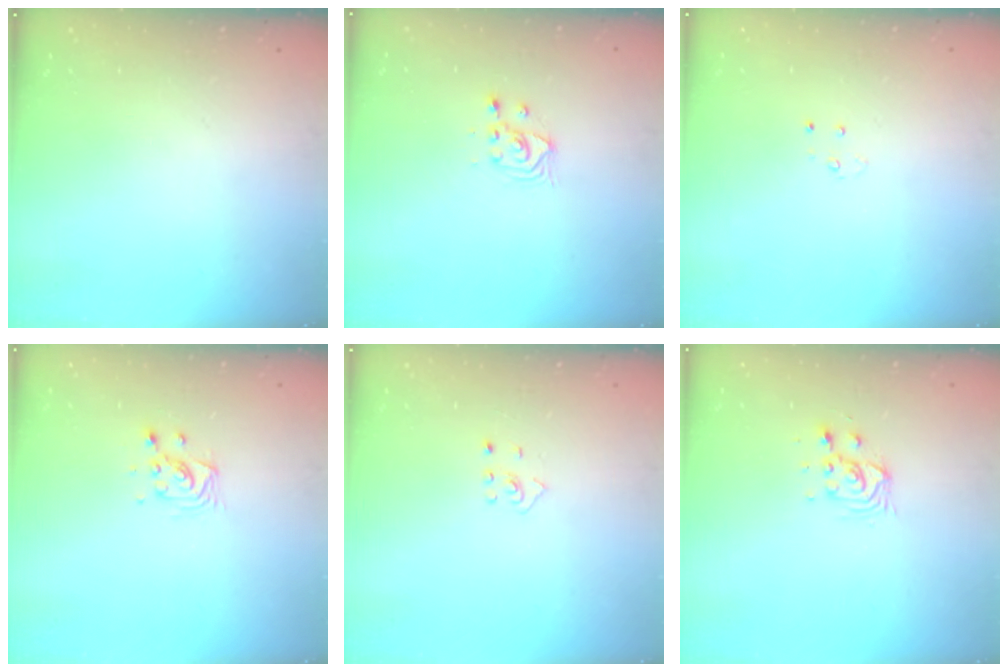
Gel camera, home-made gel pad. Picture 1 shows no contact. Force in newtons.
{"total": 3.4, "press": 3.4, "slide": 0.4}
{"total": 3.0, "press": 3.0, "slide": 0.4}
{"total": 5.2, "press": 5.2, "slide": 0.1}
{"total": 2.5, "press": 2.4, "slide": 0.8}
{"total": 4.8, "press": 4.8, "slide": 0.9}